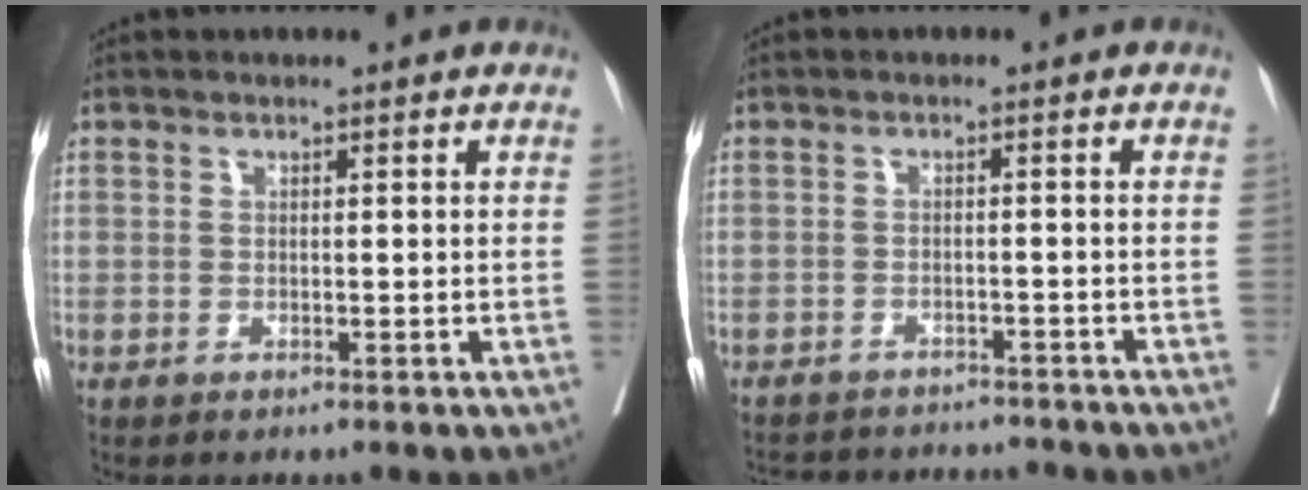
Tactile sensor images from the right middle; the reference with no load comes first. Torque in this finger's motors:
{"motor_torque": [0.07, -0.26, 0.02, 0.01]}